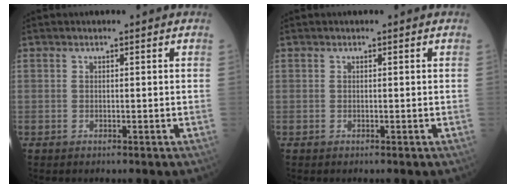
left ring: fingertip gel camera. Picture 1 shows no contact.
{"total": 0.0}